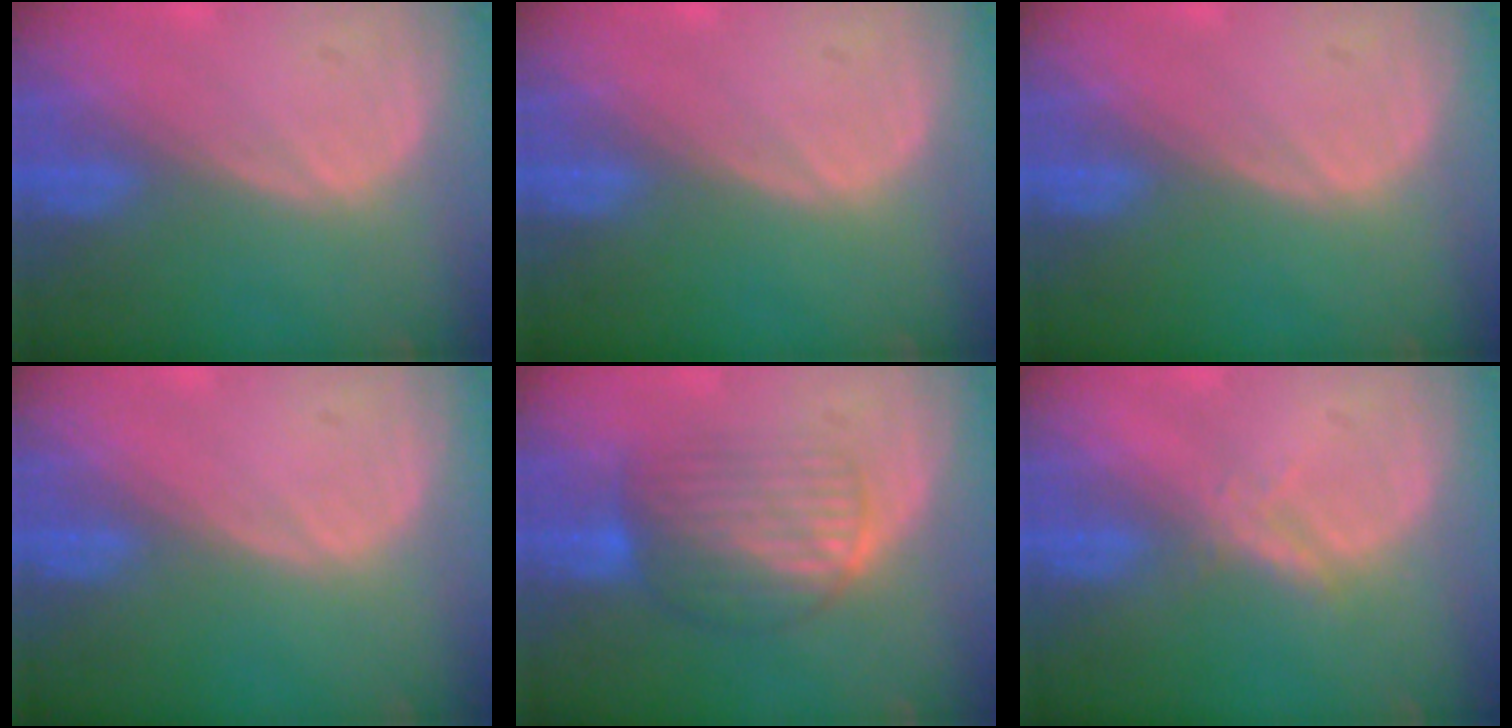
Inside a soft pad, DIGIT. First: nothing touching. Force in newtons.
{"total": 0.0}
{"total": 0.0}
{"total": 0.0}
{"total": 6.7, "press": 6.5, "slide": 1.8}
{"total": 1.7, "press": 1.7, "slide": 0.1}